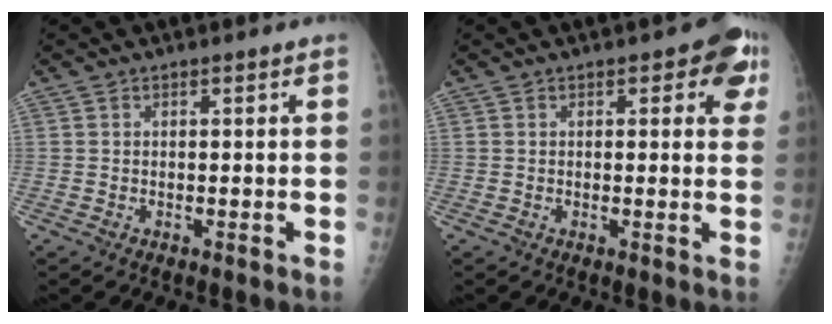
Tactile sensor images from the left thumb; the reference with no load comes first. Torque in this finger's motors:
{"motor_torque": [1.66, 1.56, 0.67, -0.37, 0.17]}